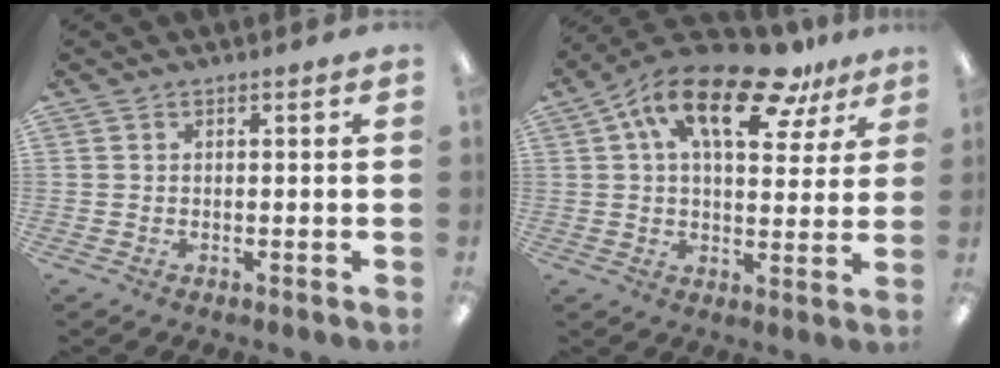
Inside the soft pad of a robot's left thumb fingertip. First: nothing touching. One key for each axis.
{"total": 19.2, "fx": 10.2, "fy": 8.5, "fz": 13.9, "tx": -0.236, "ty": -0.040, "tz": 0.167}